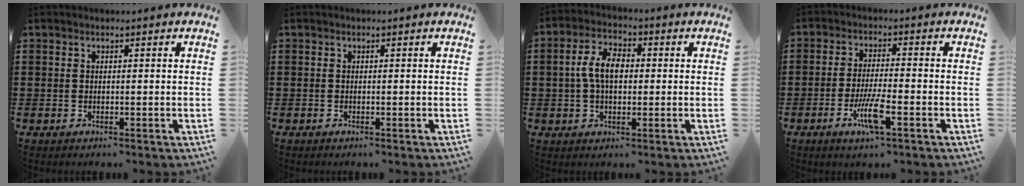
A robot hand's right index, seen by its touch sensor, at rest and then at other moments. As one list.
[{"total": 0.0}, {"total": 6.3, "force": [0.2, 3.4, 5.3], "torque": [-0.118, 0.009, -0.003]}, {"total": 6.1, "force": [-3.0, 0.9, 5.3], "torque": [-0.112, -0.012, -0.057]}]